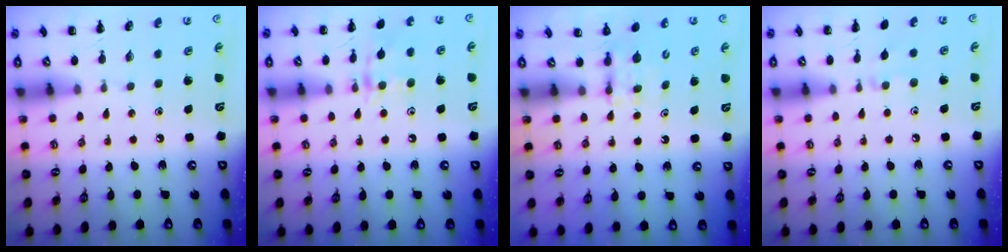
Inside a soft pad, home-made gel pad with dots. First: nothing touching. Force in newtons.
{"total": 10.7, "press": 10.7, "slide": 0.6}
{"total": 3.4, "press": 3.1, "slide": 1.4}
{"total": 2.9, "press": 2.7, "slide": 1.0}